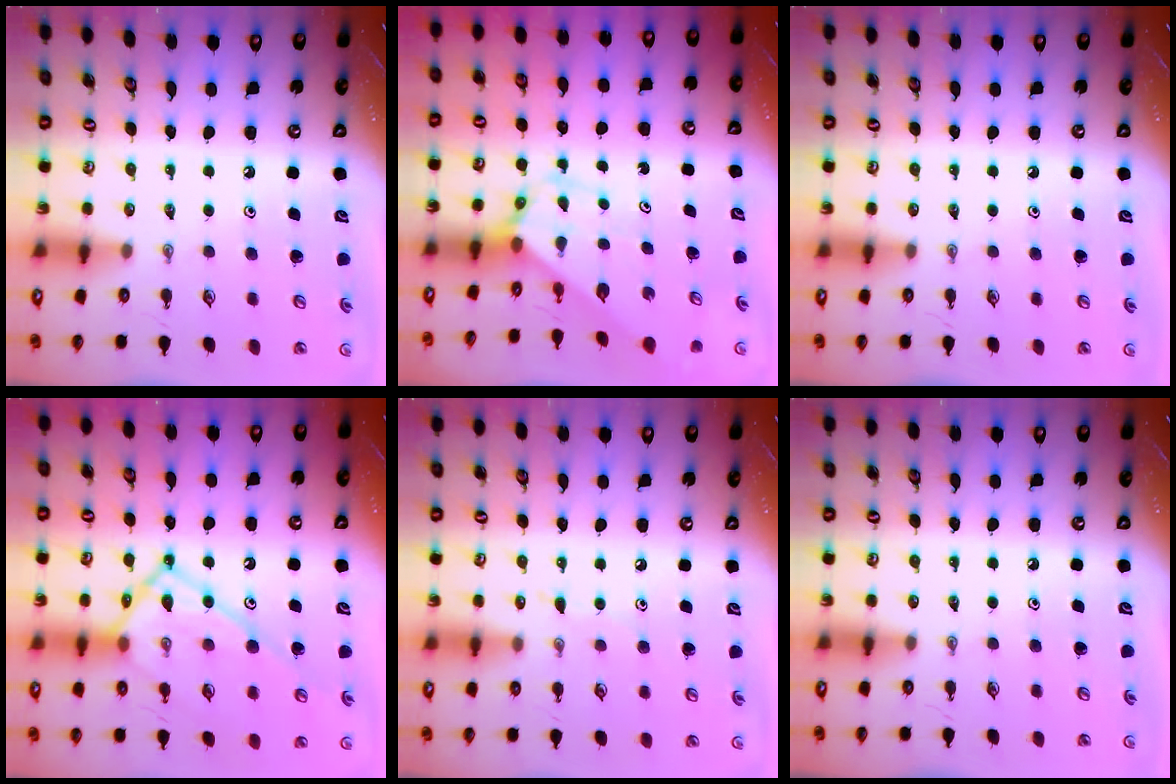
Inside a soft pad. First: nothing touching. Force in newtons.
{"total": 2.7, "press": 2.7, "slide": 0.2}
{"total": 0.0}
{"total": 16.4, "press": 16.3, "slide": 1.4}
{"total": 4.8, "press": 4.8, "slide": 0.6}
{"total": 0.0}